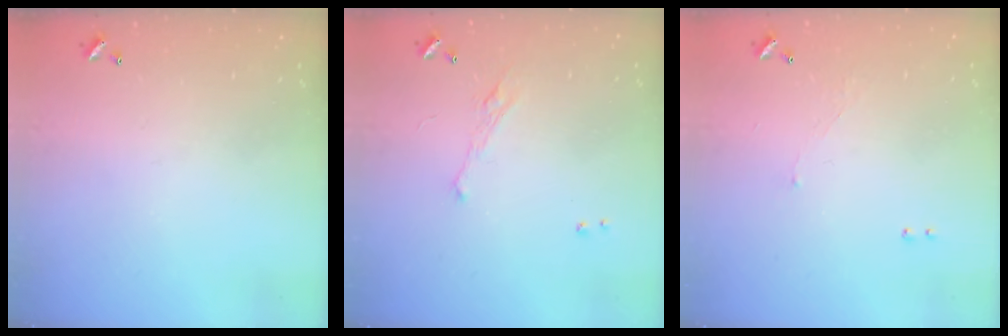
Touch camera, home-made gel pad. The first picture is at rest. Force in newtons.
{"total": 2.0, "press": 1.9, "slide": 0.7}
{"total": 1.3, "press": 1.2, "slide": 0.5}